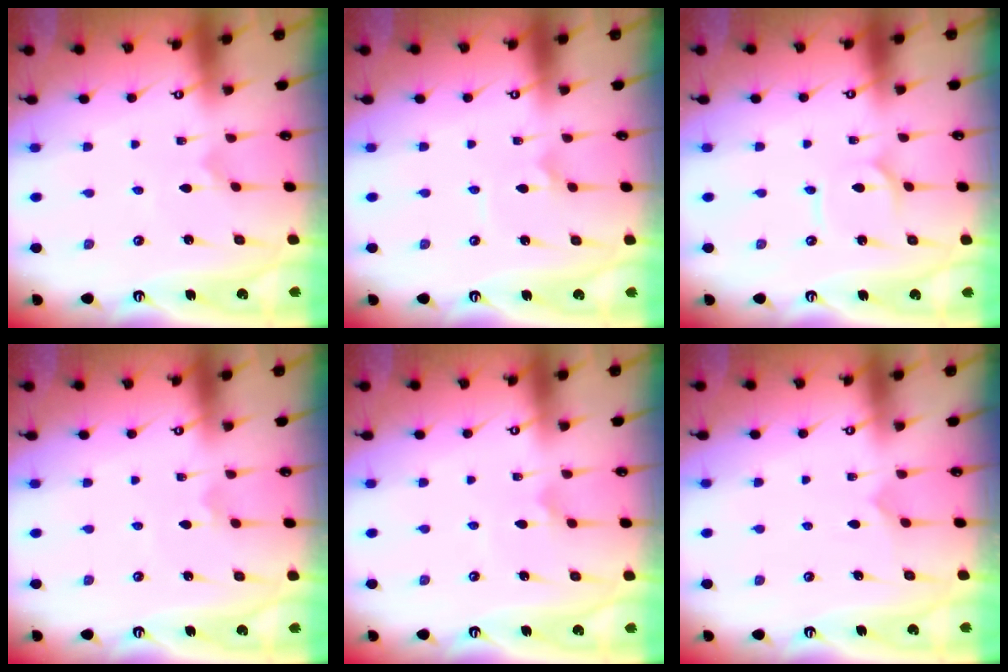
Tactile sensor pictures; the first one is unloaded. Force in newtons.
{"total": 3.5, "press": 3.5, "slide": 0.3}
{"total": 2.3, "press": 2.2, "slide": 0.3}
{"total": 1.7, "press": 1.7, "slide": 0.2}
{"total": 2.6, "press": 2.6, "slide": 0.3}
{"total": 2.8, "press": 2.7, "slide": 0.2}